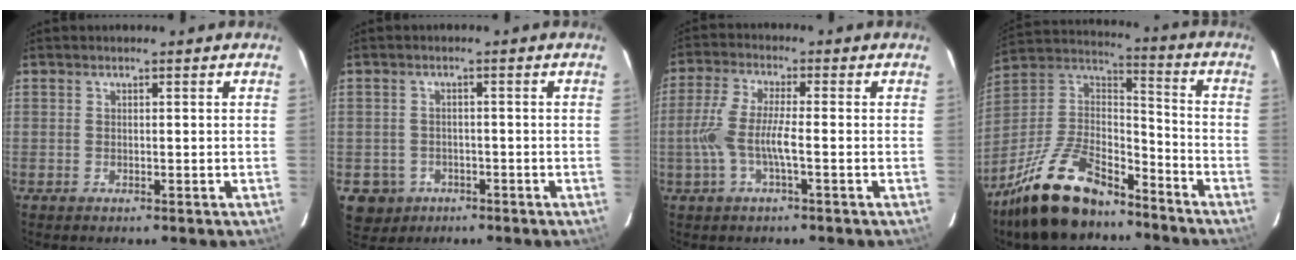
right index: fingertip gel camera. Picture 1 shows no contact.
{"total": 5.5, "force": [-2.2, 4.9, 0.9], "torque": [-0.030, 0.014, -0.025]}
{"total": 7.6, "force": [-1.8, 1.1, 7.3], "torque": [-0.158, 0.000, -0.034]}
{"total": 20.8, "force": [-15.4, 8.1, 11.4], "torque": [-0.241, 0.004, -0.267]}